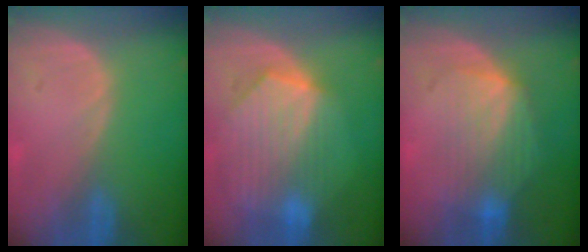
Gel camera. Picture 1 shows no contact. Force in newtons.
{"total": 10.0, "press": 8.8, "slide": 4.7}
{"total": 7.6, "press": 7.4, "slide": 1.9}